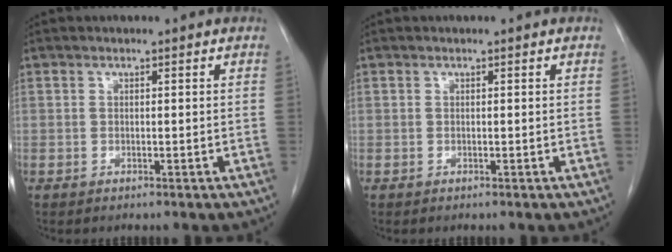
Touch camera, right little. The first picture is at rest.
{"total": 0.0}